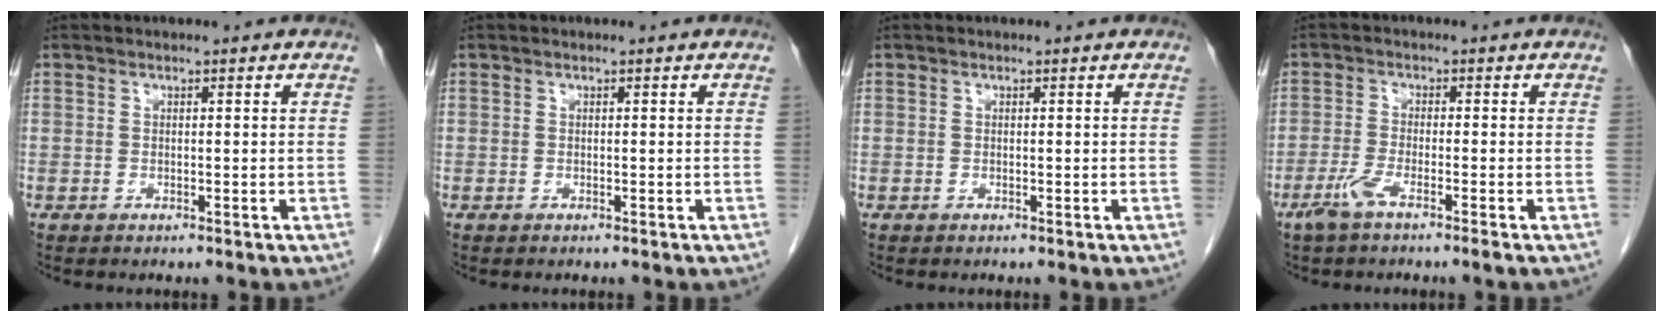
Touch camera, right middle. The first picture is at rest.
{"total": 0.0}
{"total": 0.0}
{"total": 3.9, "force": [-2.5, -0.1, 2.9], "torque": [-0.064, -0.008, -0.056]}